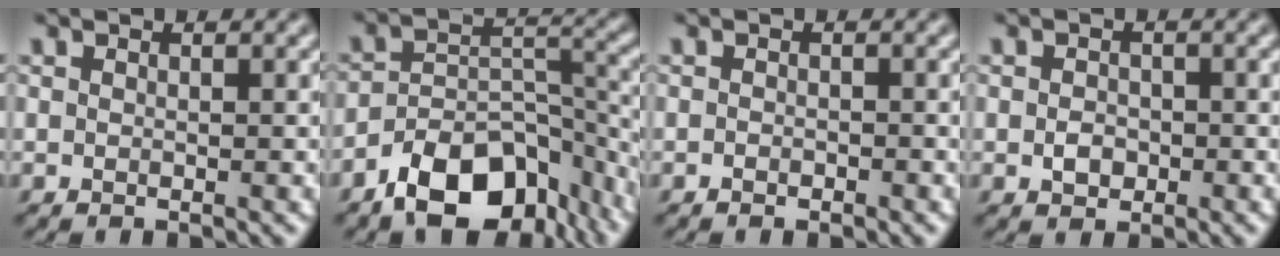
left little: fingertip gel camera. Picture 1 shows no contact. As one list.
[{"total": 11.2, "force": [-7.3, 5.7, 6.2], "torque": [-0.101, -0.001, -0.126]}, {"total": 0.7, "force": [-0.6, 0.3, 0.2], "torque": [-0.004, -0.001, -0.010]}, {"total": 1.7, "force": [-0.5, 1.3, 0.9], "torque": [-0.017, -0.002, -0.012]}]